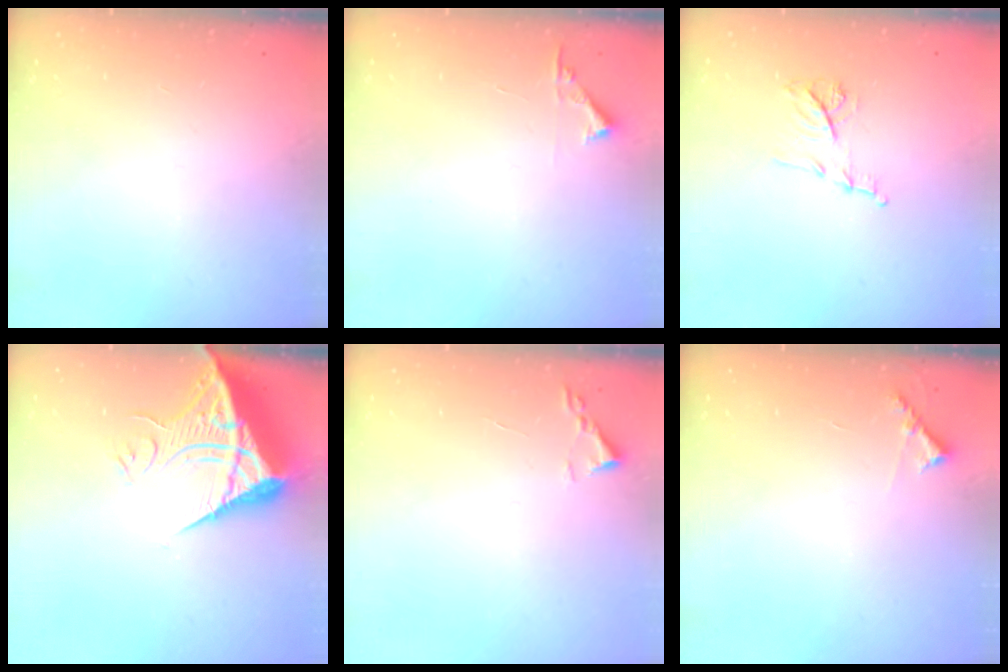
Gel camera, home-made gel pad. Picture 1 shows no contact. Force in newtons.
{"total": 4.4, "press": 4.4, "slide": 0.4}
{"total": 8.8, "press": 8.7, "slide": 1.0}
{"total": 13.9, "press": 13.9, "slide": 1.3}
{"total": 1.8, "press": 1.7, "slide": 0.2}
{"total": 5.8, "press": 5.8, "slide": 0.5}